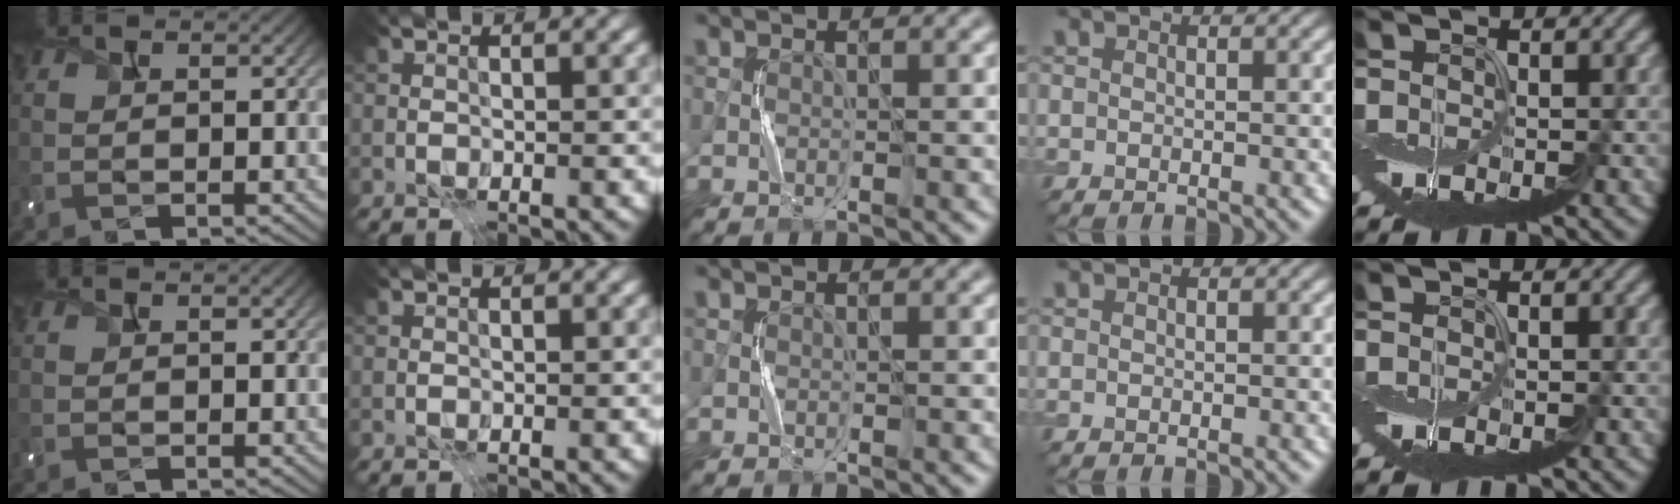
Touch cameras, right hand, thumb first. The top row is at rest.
{}